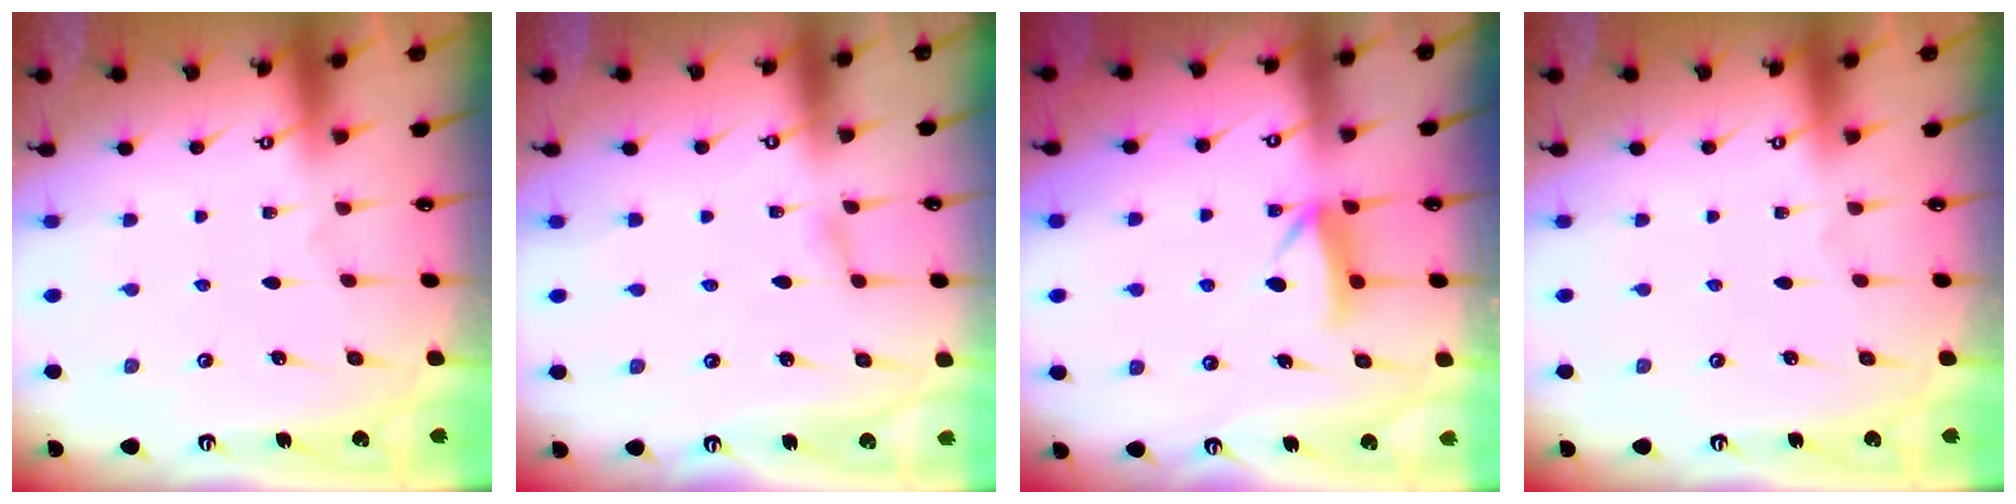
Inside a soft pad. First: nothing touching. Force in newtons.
{"total": 1.1, "press": 1.1, "slide": 0.1}
{"total": 7.2, "press": 7.2, "slide": 0.8}
{"total": 0.0}